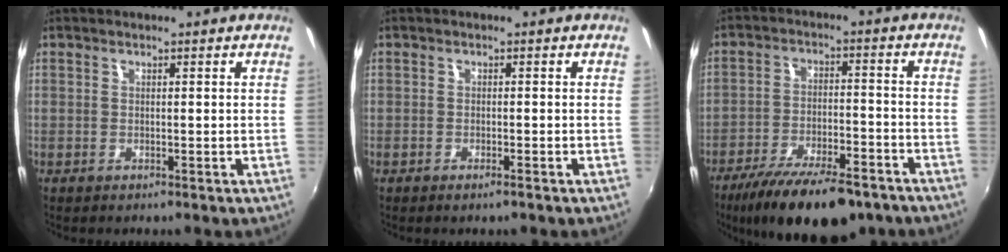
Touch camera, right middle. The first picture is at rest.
{"total": 1.0, "force": [-0.8, 0.2, 0.5], "torque": [-0.010, -0.003, -0.016]}
{"total": 18.4, "force": [-13.8, 6.0, 10.5], "torque": [-0.198, -0.034, -0.208]}